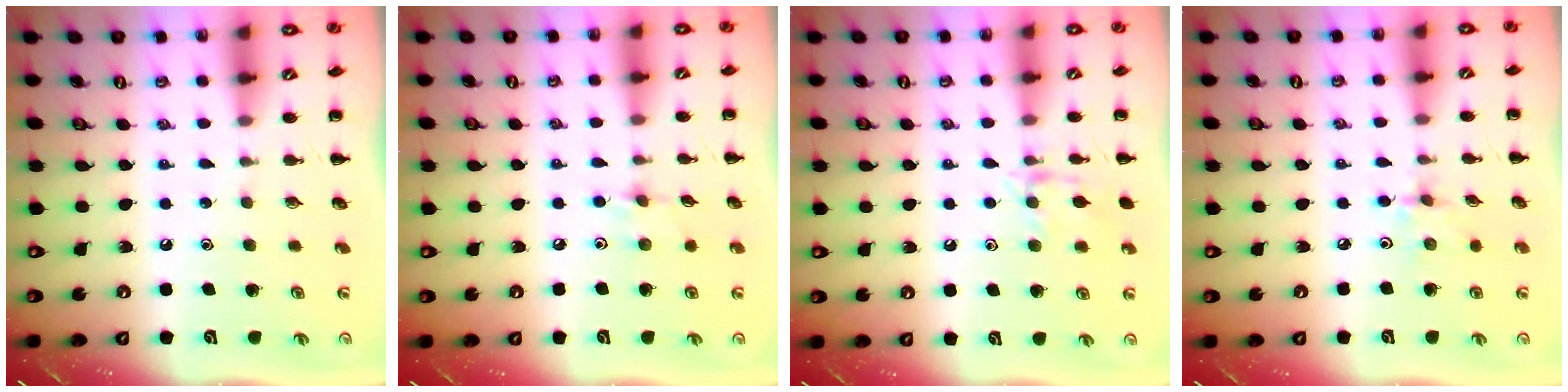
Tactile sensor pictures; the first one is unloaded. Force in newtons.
{"total": 4.9, "press": 4.7, "slide": 1.4}
{"total": 9.2, "press": 9.1, "slide": 1.0}
{"total": 2.9, "press": 2.7, "slide": 0.9}